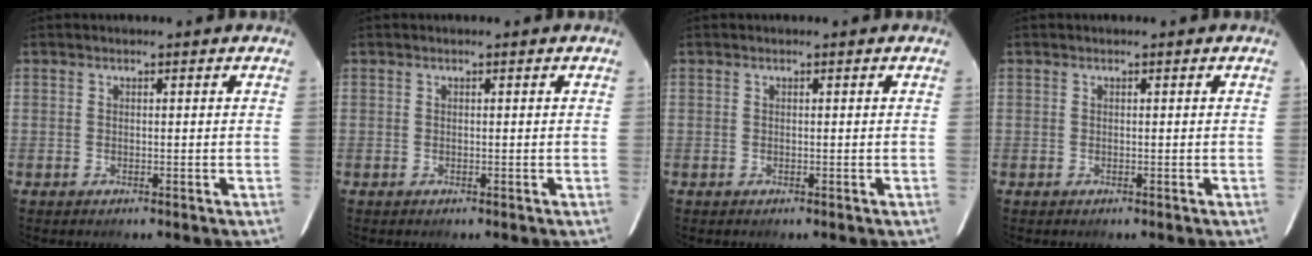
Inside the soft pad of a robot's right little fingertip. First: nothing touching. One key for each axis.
{"total": 0.0}
{"total": 0.0}
{"total": 0.0}